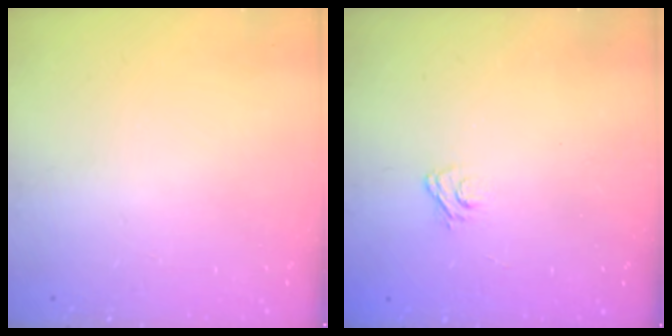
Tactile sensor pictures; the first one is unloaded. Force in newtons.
{"total": 2.9, "press": 2.6, "slide": 1.2}